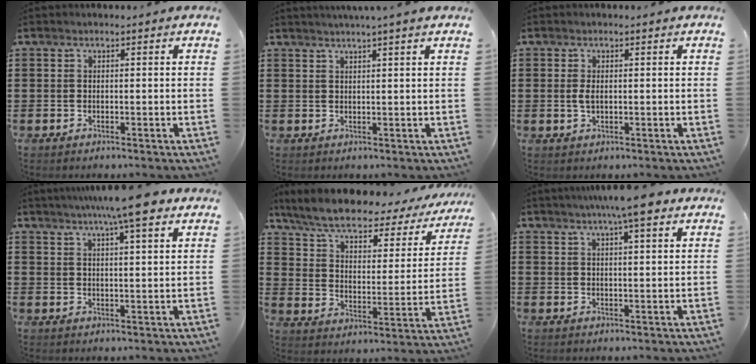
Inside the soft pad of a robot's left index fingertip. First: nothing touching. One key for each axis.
{"total": 1.9, "fx": 1.7, "fy": -0.5, "fz": 0.7, "tx": -0.016, "ty": -0.001, "tz": 0.033}
{"total": 1.9, "fx": 0.1, "fy": 0.8, "fz": 1.7, "tx": -0.042, "ty": -0.001, "tz": 0.000}
{"total": 8.0, "fx": 5.9, "fy": 0.5, "fz": 5.4, "tx": -0.103, "ty": -0.006, "tz": 0.101}
{"total": 7.1, "fx": 5.6, "fy": 1.5, "fz": 4.2, "tx": -0.103, "ty": -0.035, "tz": 0.091}
{"total": 6.2, "fx": 4.5, "fy": 0.3, "fz": 4.3, "tx": -0.069, "ty": -0.006, "tz": 0.073}